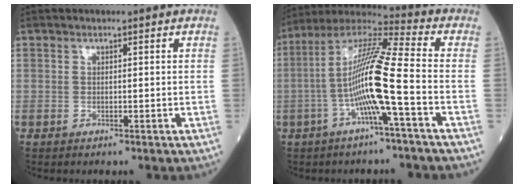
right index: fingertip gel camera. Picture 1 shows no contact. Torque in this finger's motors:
{"motor_torque": [1.08, -0.73, 0.86, 0.21]}